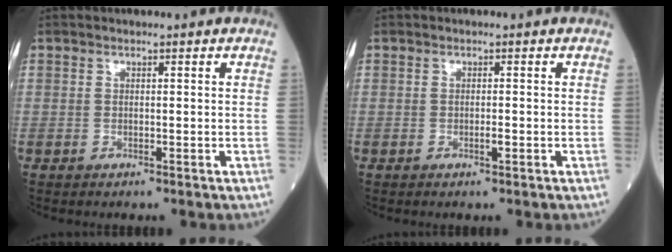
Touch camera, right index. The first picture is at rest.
{"total": 0.8, "force": [-0.3, 0.0, 0.7], "torque": [-0.015, 0.000, -0.005]}